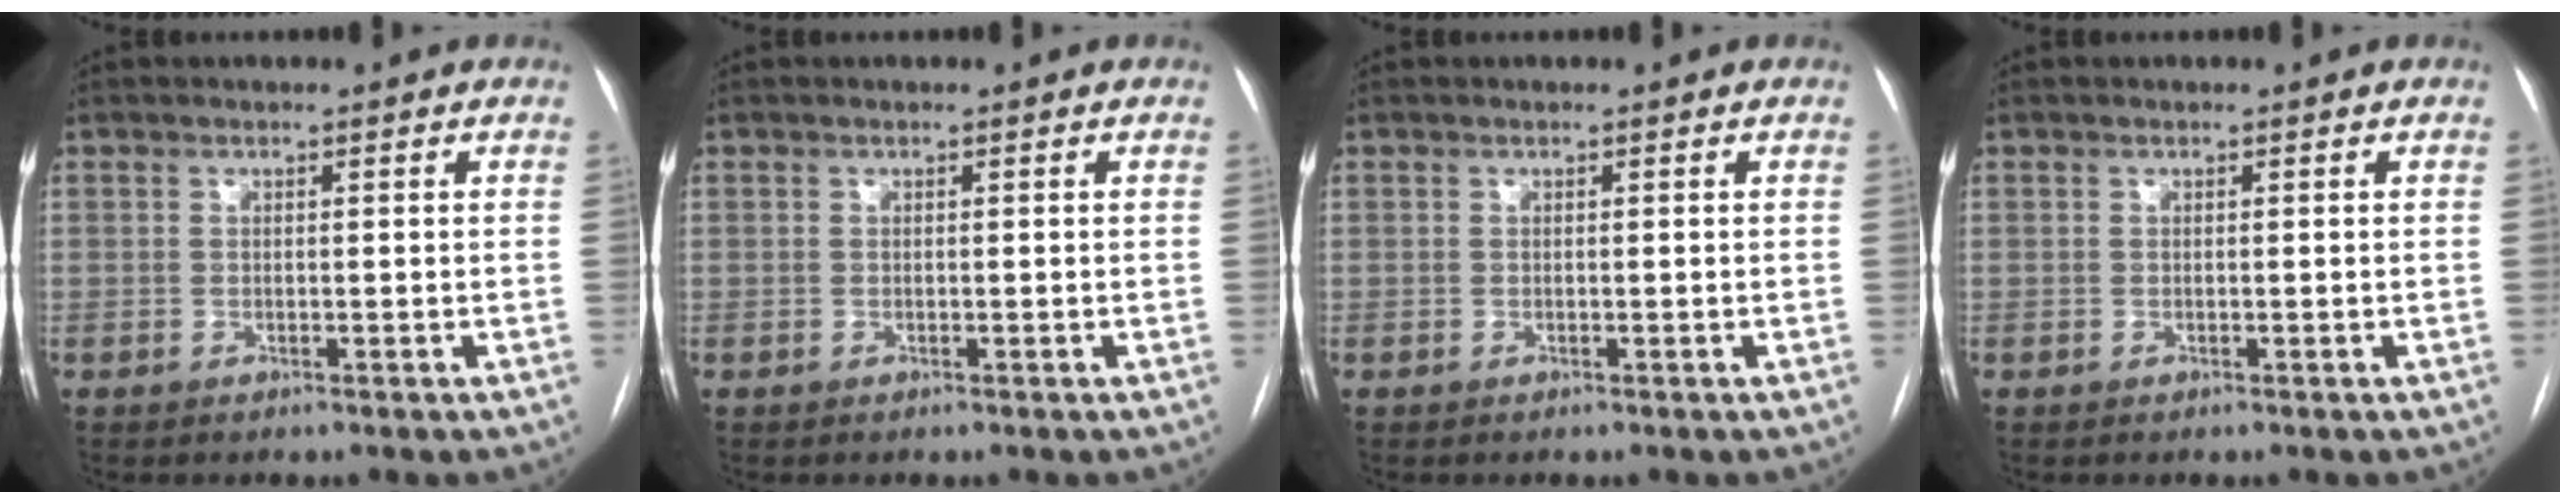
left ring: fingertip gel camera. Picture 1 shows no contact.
{"total": 0.0}
{"total": 0.0}
{"total": 0.0}